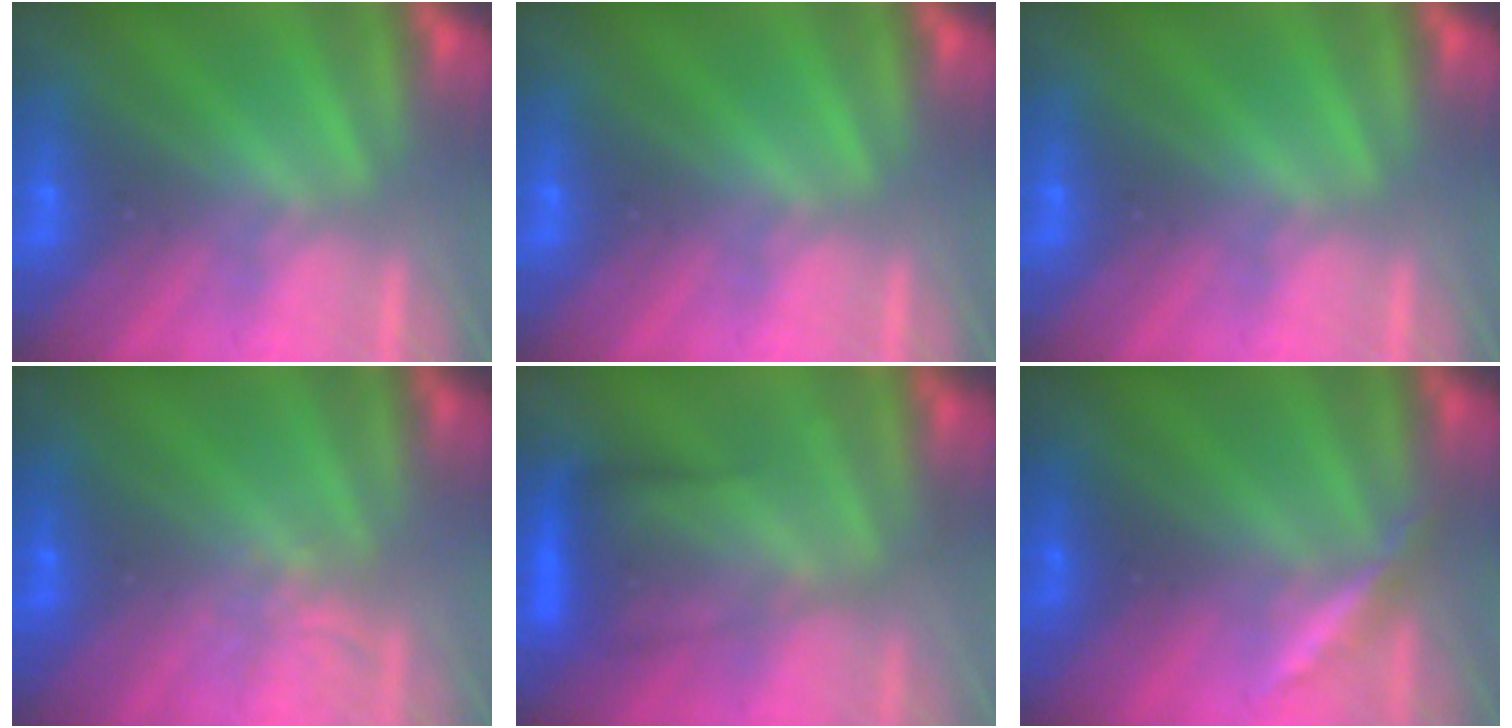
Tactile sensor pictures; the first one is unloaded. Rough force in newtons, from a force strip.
{"total": 0.0}
{"total": 0.0}
{"total": 1.8}
{"total": 8.0}
{"total": 3.1}